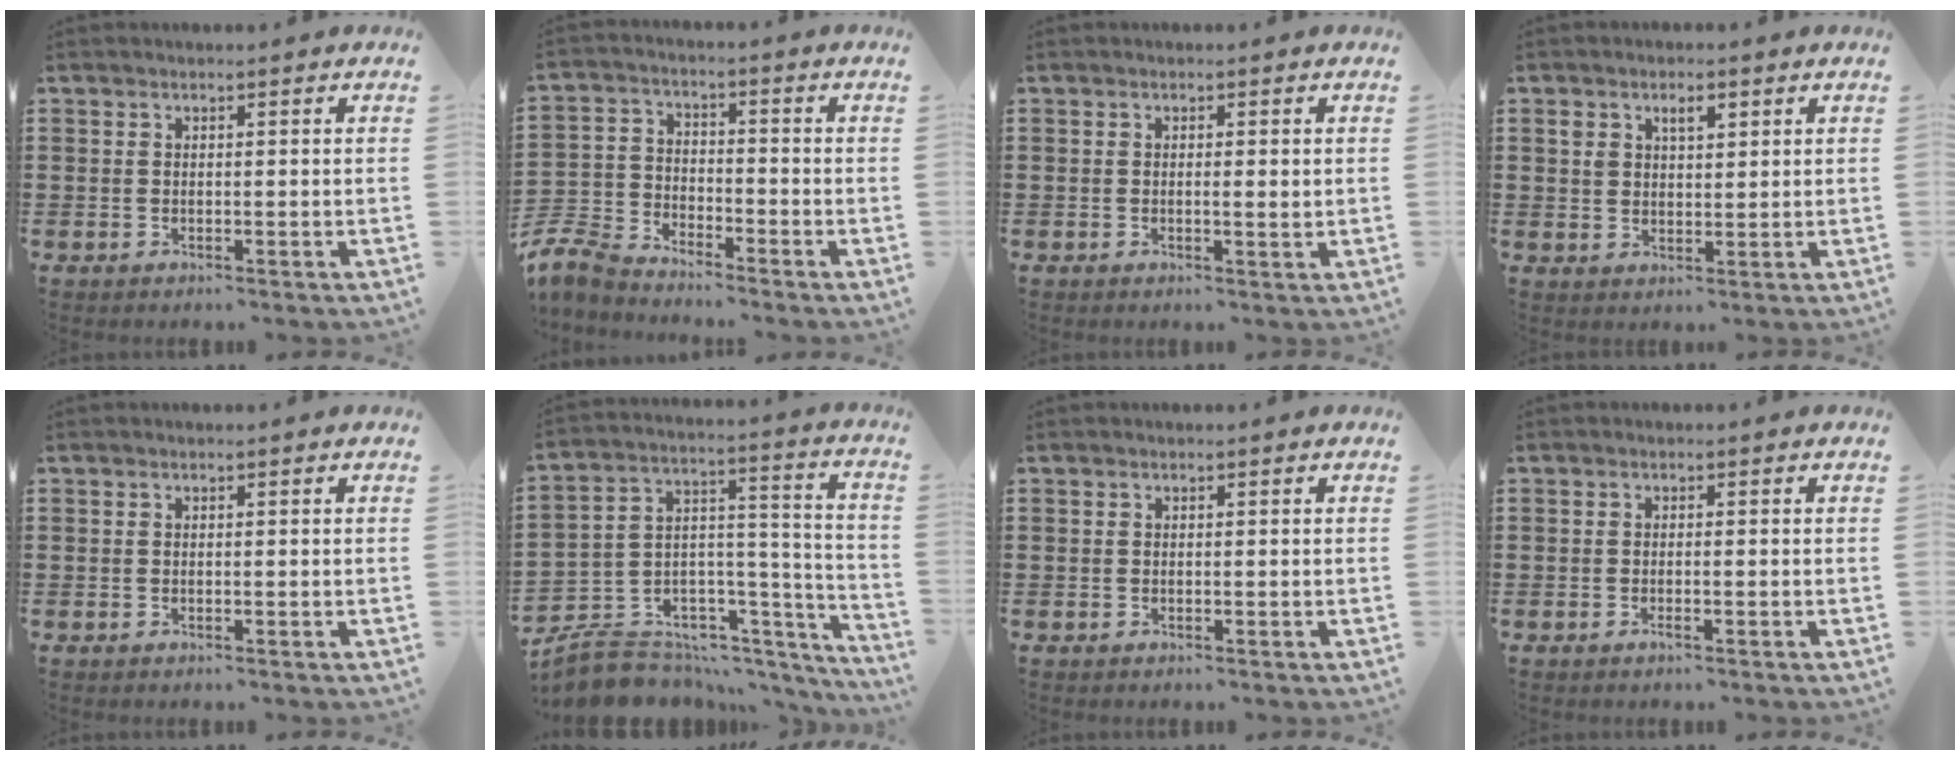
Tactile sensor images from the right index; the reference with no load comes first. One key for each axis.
{"total": 7.0, "fx": -6.7, "fy": 1.9, "fz": 1.2, "tx": -0.057, "ty": 0.000, "tz": -0.143}
{"total": 1.3, "fx": 0.0, "fy": 0.3, "fz": 1.3, "tx": -0.023, "ty": -0.001, "tz": -0.001}
{"total": 2.9, "fx": 1.3, "fy": 1.8, "fz": 1.9, "tx": -0.037, "ty": 0.007, "tz": 0.021}
{"total": 0.0}
{"total": 6.5, "fx": -5.3, "fy": 3.6, "fz": 0.6, "tx": -0.026, "ty": -0.013, "tz": -0.096}
{"total": 0.0}
{"total": 0.8, "fx": -0.4, "fy": 0.0, "fz": 0.7, "tx": -0.012, "ty": -0.004, "tz": -0.006}